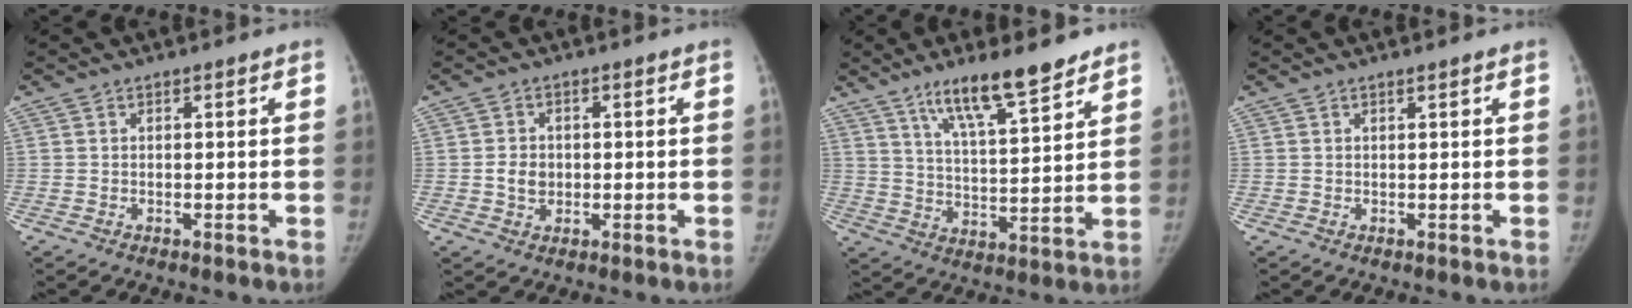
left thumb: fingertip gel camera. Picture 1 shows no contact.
{"total": 3.6, "force": [-0.1, 3.1, 1.9], "torque": [-0.020, 0.002, 0.000]}
{"total": 13.4, "force": [9.4, 2.9, 9.0], "torque": [-0.131, -0.053, 0.165]}
{"total": 0.0}